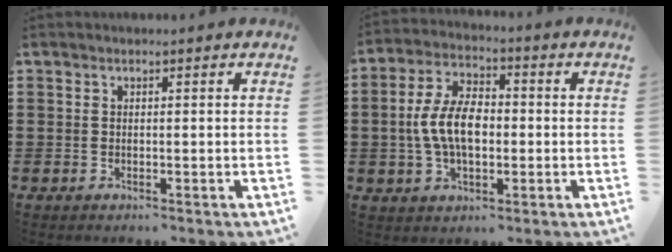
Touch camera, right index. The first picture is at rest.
{"total": 8.7, "force": [-0.7, 4.8, 7.2], "torque": [-0.166, 0.005, -0.020]}